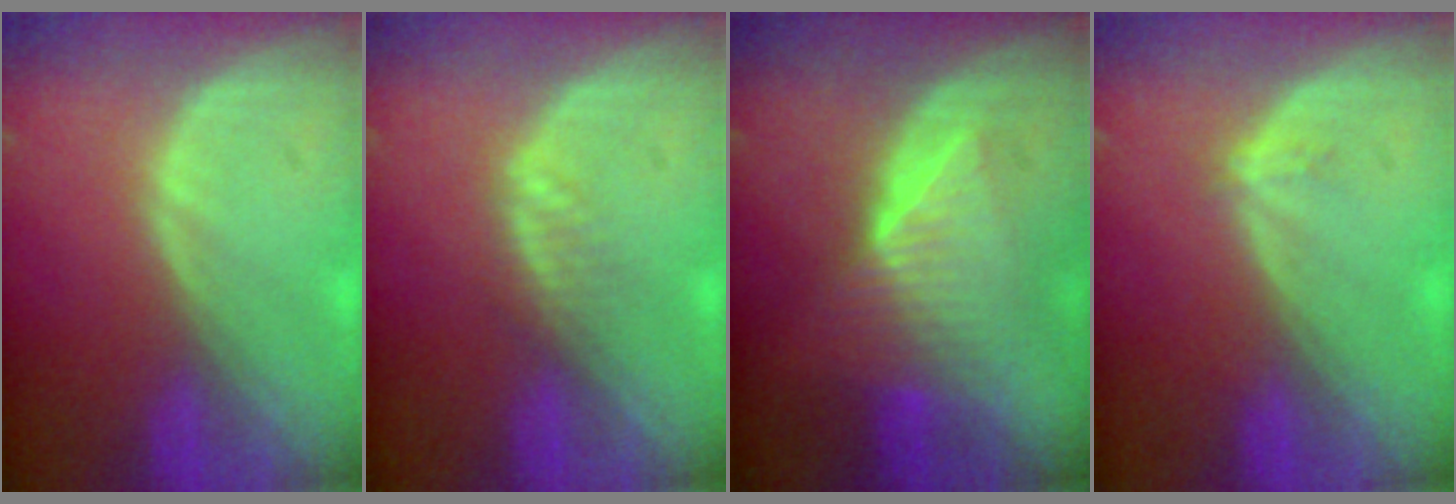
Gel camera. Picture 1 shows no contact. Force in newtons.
{"total": 2.0, "press": 2.0, "slide": 0.2}
{"total": 6.4, "press": 6.4, "slide": 0.3}
{"total": 1.2, "press": 0.8, "slide": 0.8}